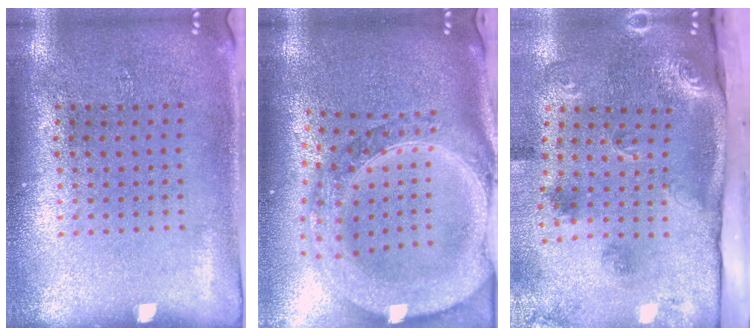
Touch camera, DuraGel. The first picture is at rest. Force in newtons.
{"total": 3.5, "press": 2.8, "slide": 2.0}
{"total": 3.2, "press": 2.1, "slide": 2.4}